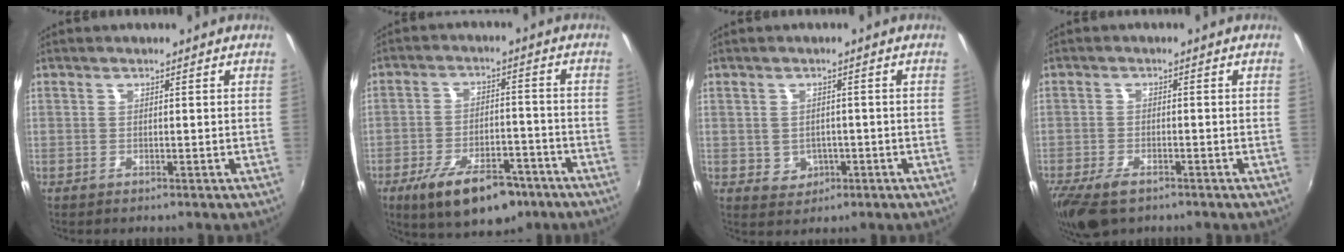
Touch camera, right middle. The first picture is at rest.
{"total": 14.4, "force": [-9.1, 6.1, 9.3], "torque": [-0.174, -0.008, -0.136]}
{"total": 3.8, "force": [-0.7, 3.5, 1.2], "torque": [-0.028, 0.006, 0.001]}
{"total": 8.9, "force": [-6.2, 3.6, 5.2], "torque": [-0.132, -0.033, -0.113]}